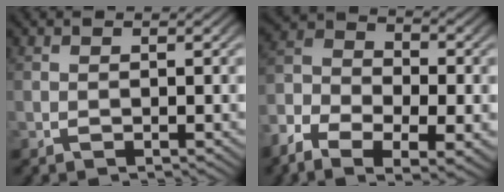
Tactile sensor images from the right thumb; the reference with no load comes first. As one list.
[{"total": 8.3, "force": [-2.0, 5.6, 5.8], "torque": [-0.128, -0.029, -0.032]}]